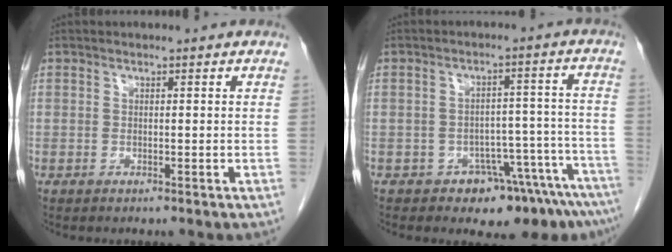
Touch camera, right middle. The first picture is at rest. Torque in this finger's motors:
{"motor_torque": [0.18, -0.17, 0.03, 0.02]}